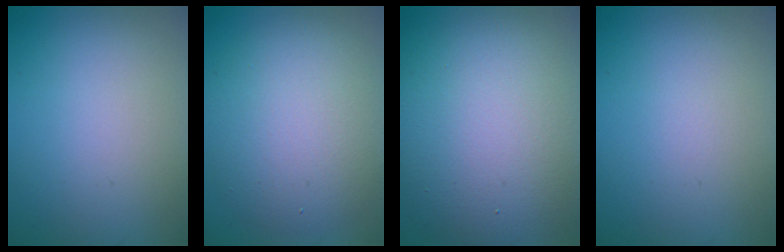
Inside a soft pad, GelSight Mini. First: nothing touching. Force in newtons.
{"total": 7.5, "press": 7.5, "slide": 0.6}
{"total": 15.0, "press": 15.0, "slide": 0.8}
{"total": 0.0}